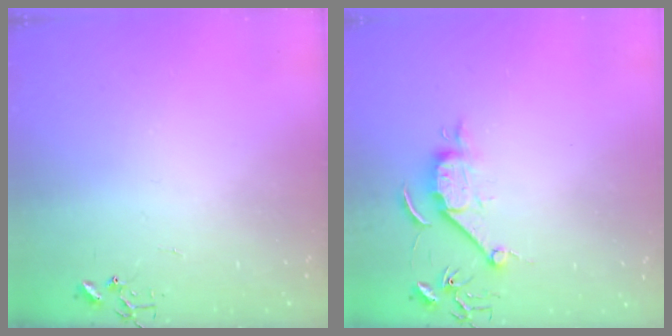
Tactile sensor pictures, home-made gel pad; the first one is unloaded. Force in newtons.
{"total": 7.9, "press": 7.9, "slide": 0.9}